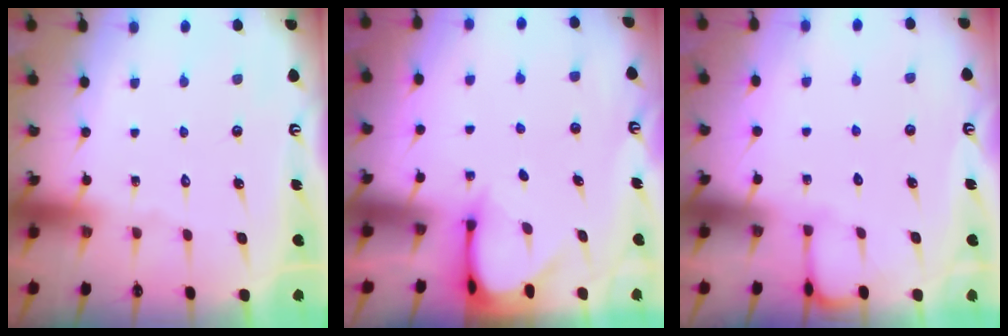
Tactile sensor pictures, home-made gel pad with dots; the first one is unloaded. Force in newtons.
{"total": 3.3, "press": 3.3, "slide": 0.3}
{"total": 0.8, "press": 0.8, "slide": 0.0}